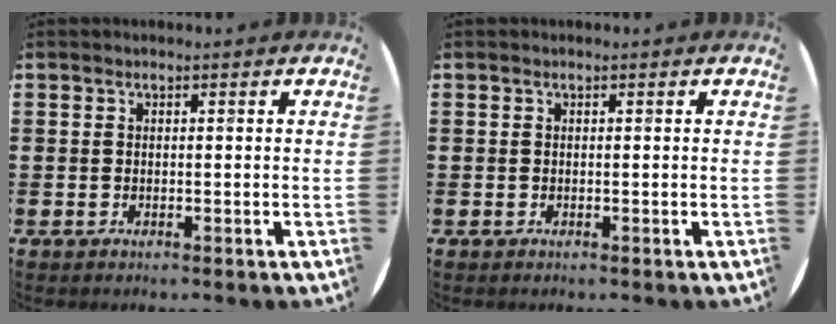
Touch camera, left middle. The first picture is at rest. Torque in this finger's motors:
{"motor_torque": [0.14, -0.12, 0.01, 0.01]}